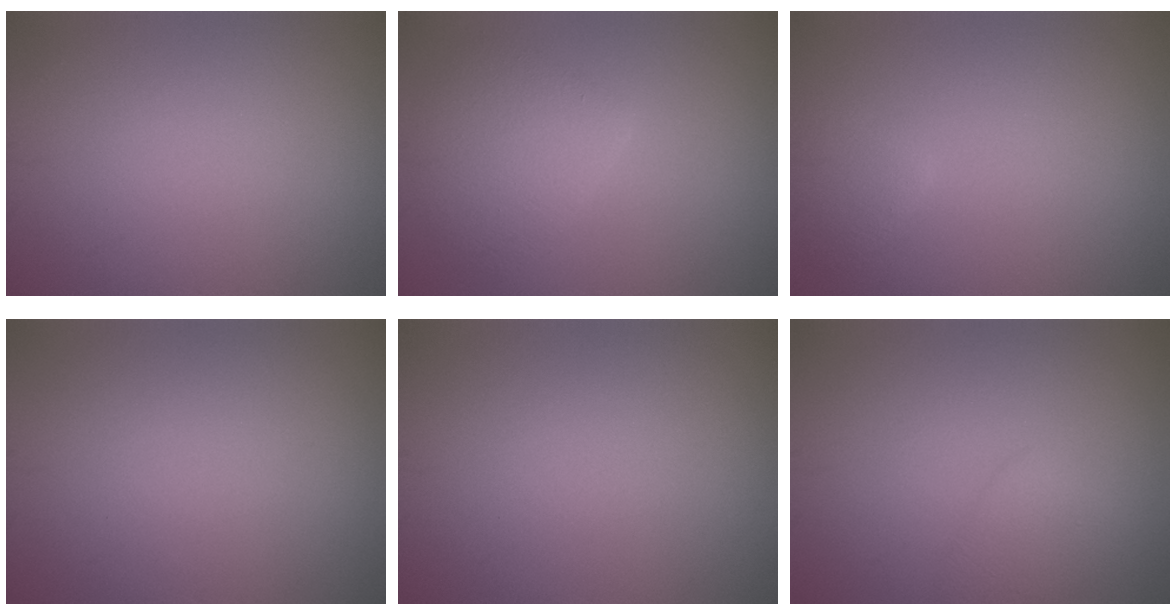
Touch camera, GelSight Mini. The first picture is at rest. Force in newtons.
{"total": 3.7, "press": 3.7, "slide": 0.2}
{"total": 1.5, "press": 1.5, "slide": 0.2}
{"total": 0.0}
{"total": 0.0}
{"total": 2.0, "press": 2.0, "slide": 0.2}